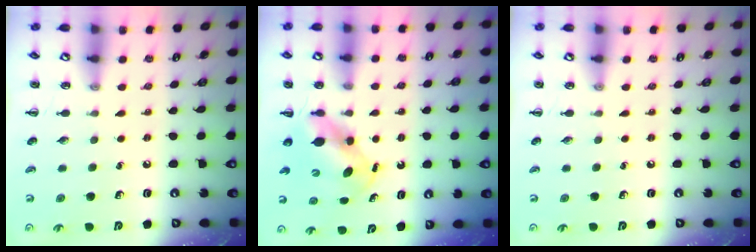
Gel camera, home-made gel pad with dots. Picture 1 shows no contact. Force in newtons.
{"total": 5.8, "press": 5.8, "slide": 0.6}
{"total": 0.0}